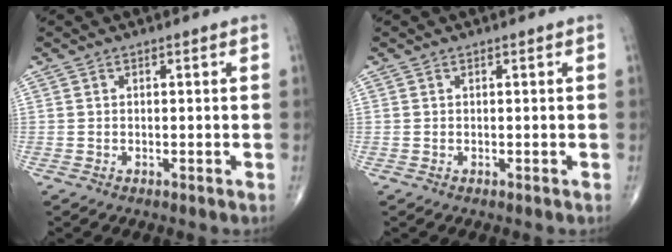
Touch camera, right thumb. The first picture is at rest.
{"total": 0.0}